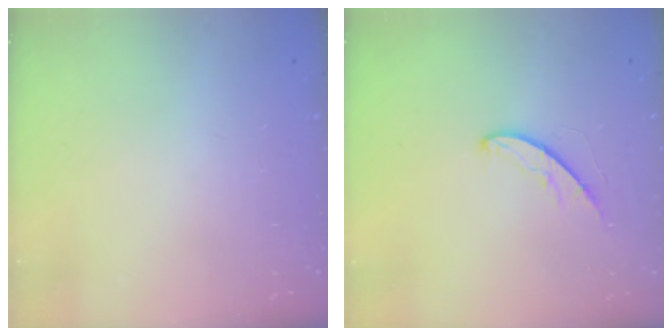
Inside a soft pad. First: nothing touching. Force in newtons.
{"total": 5.2, "press": 5.2, "slide": 0.5}